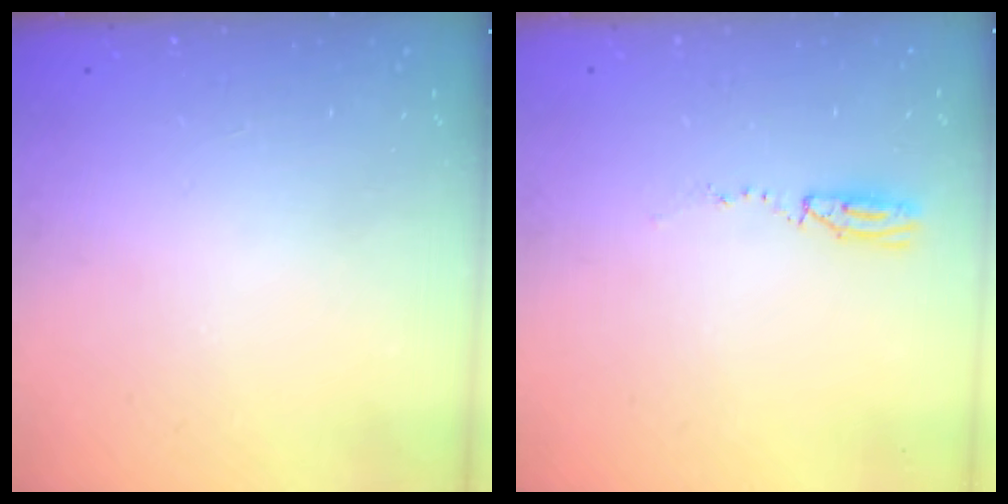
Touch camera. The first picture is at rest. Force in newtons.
{"total": 3.1, "press": 2.5, "slide": 1.9}